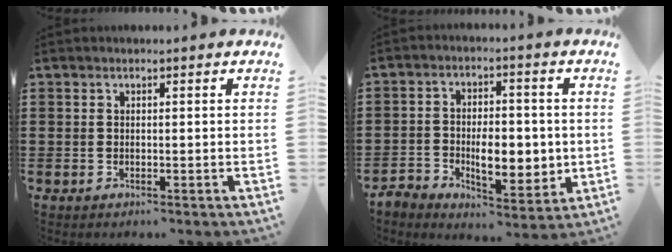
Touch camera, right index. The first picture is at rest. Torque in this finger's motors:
{"motor_torque": [1.40, -0.69, 0.29, 0.08]}